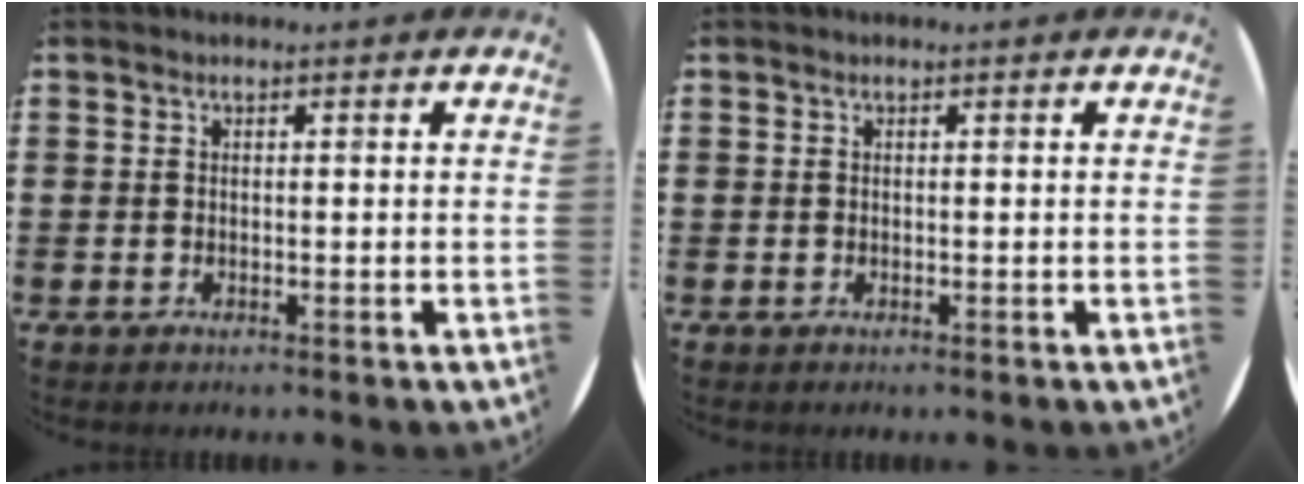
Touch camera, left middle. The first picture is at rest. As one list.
[{"total": 0.0}]